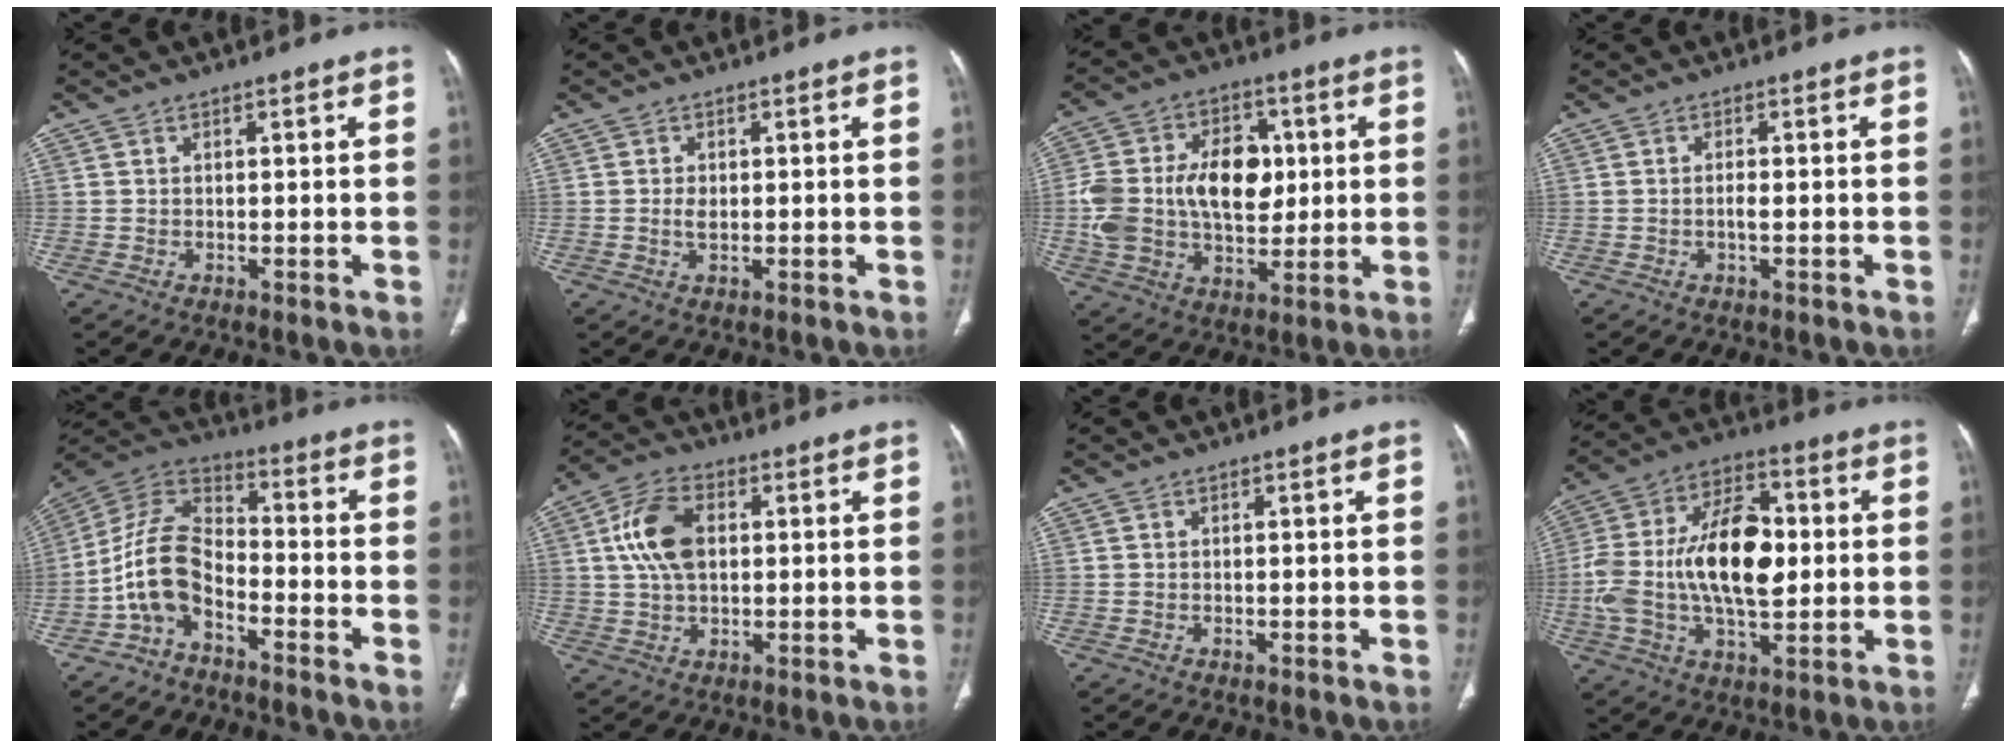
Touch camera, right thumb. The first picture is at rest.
{"total": 2.0, "force": [0.0, 1.3, 1.5], "torque": [-0.022, 0.001, 0.002]}
{"total": 19.4, "force": [1.4, 12.9, 14.4], "torque": [-0.239, 0.015, 0.033]}
{"total": 1.7, "force": [-0.5, 0.5, 1.5], "torque": [-0.030, 0.003, -0.011]}
{"total": 11.4, "force": [-4.9, 6.8, 7.8], "torque": [-0.144, 0.065, -0.106]}
{"total": 10.0, "force": [1.8, 6.2, 7.7], "torque": [-0.145, 0.010, 0.034]}
{"total": 0.0}
{"total": 20.5, "force": [0.3, 10.9, 17.3], "torque": [-0.314, 0.020, 0.005]}